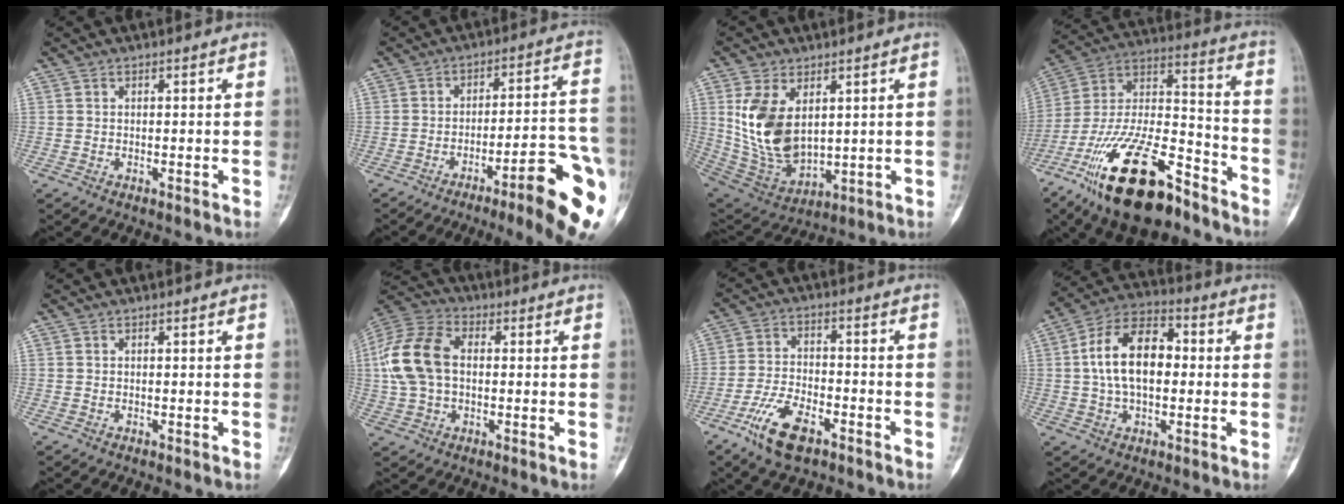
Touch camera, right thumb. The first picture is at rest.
{"total": 17.3, "force": [-8.2, 2.8, 15.0], "torque": [-0.157, 0.047, -0.110]}
{"total": 14.8, "force": [3.1, 9.1, 11.3], "torque": [-0.197, -0.017, 0.083]}
{"total": 27.0, "force": [-17.0, 10.6, 18.2], "torque": [-0.343, 0.068, -0.296]}
{"total": 0.0}
{"total": 14.9, "force": [0.9, 10.1, 10.9], "torque": [-0.218, 0.029, 0.010]}
{"total": 10.3, "force": [-6.1, 4.8, 6.8], "torque": [-0.128, 0.024, -0.116]}
{"total": 14.3, "force": [0.7, 8.6, 11.4], "torque": [-0.186, 0.031, 0.003]}